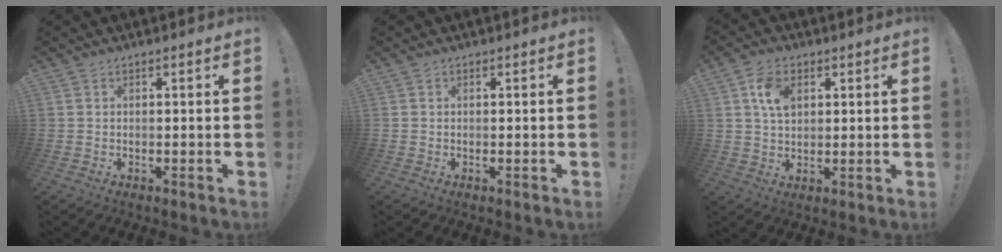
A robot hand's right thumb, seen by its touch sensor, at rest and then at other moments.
{"total": 0.0}
{"total": 8.0, "force": [2.9, 5.5, 5.0], "torque": [-0.082, 0.002, 0.056]}